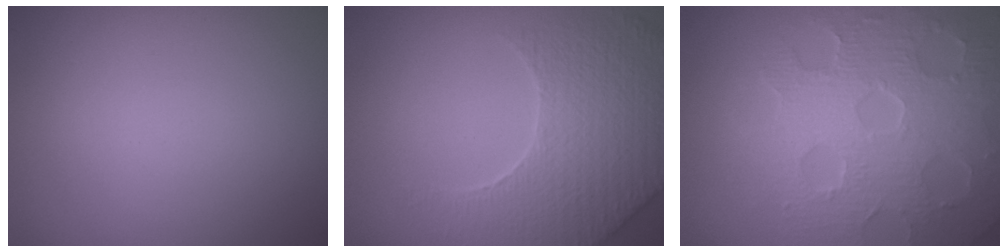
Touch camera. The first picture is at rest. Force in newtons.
{"total": 6.8, "press": 5.4, "slide": 4.1}
{"total": 8.8, "press": 6.2, "slide": 6.2}